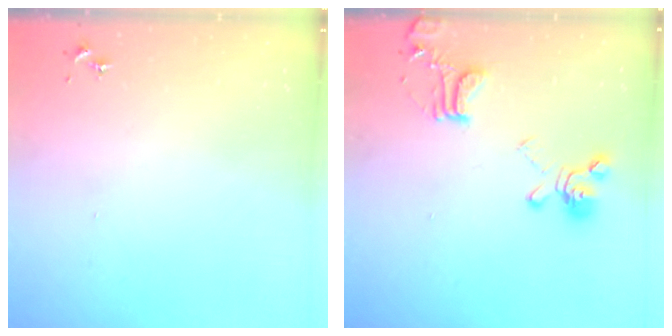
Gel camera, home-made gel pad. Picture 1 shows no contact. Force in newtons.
{"total": 17.3, "press": 17.2, "slide": 1.8}